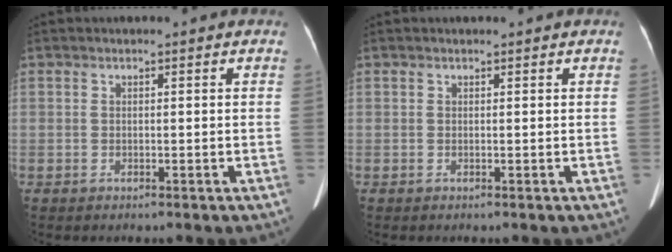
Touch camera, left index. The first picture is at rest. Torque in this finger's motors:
{"motor_torque": [0.08, -0.01, 0.00, 0.01]}